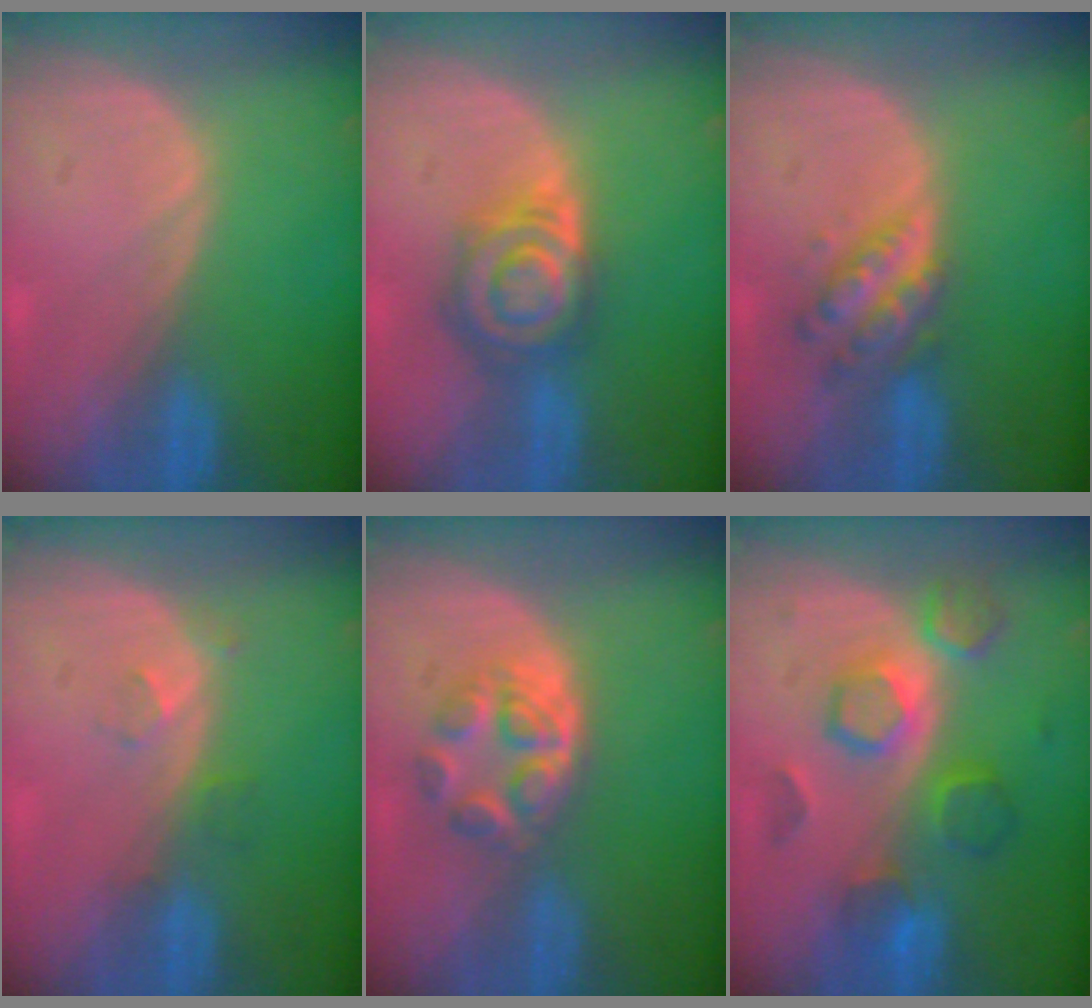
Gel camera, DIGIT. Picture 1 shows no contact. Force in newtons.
{"total": 7.6, "press": 6.9, "slide": 3.2}
{"total": 5.3, "press": 5.2, "slide": 0.4}
{"total": 2.7, "press": 2.3, "slide": 1.5}
{"total": 6.1, "press": 5.3, "slide": 3.2}
{"total": 8.3, "press": 8.1, "slide": 2.0}